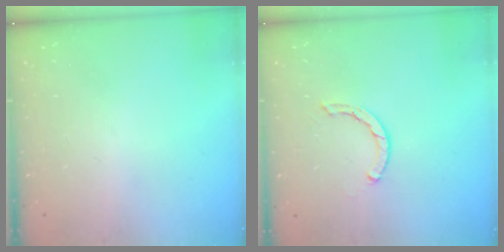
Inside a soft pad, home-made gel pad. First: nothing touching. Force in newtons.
{"total": 1.6, "press": 1.6, "slide": 0.1}